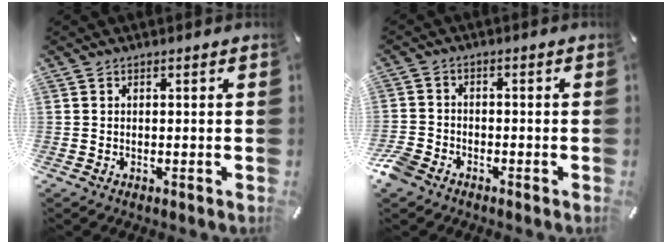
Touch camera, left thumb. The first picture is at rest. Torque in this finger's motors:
{"motor_torque": [-0.57, 0.84, 0.13, 0.12, 0.19]}